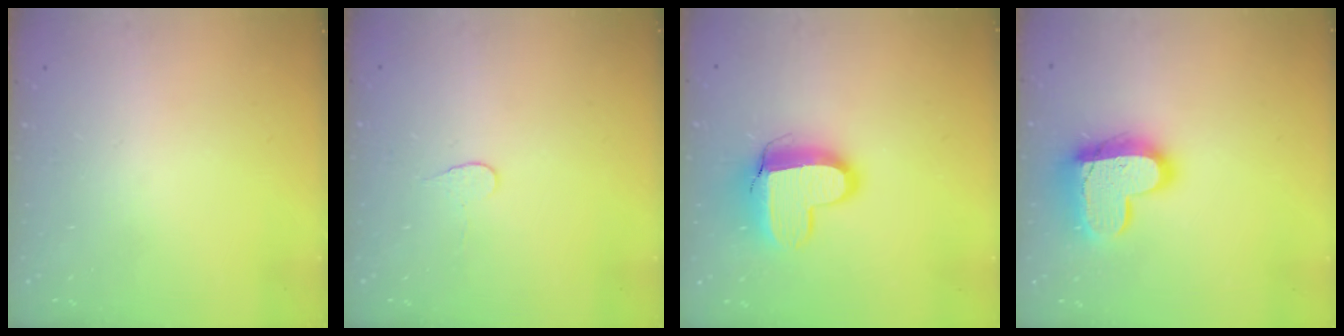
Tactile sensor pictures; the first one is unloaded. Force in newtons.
{"total": 3.8, "press": 3.8, "slide": 0.4}
{"total": 13.3, "press": 13.3, "slide": 0.9}
{"total": 17.3, "press": 17.2, "slide": 1.4}